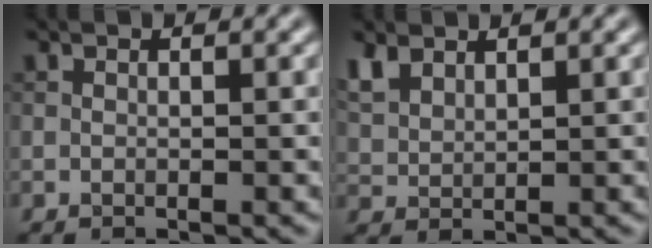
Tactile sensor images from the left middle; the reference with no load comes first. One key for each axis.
{"total": 2.8, "fx": 2.0, "fy": 1.5, "fz": 1.3, "tx": -0.038, "ty": 0.004, "tz": 0.047}